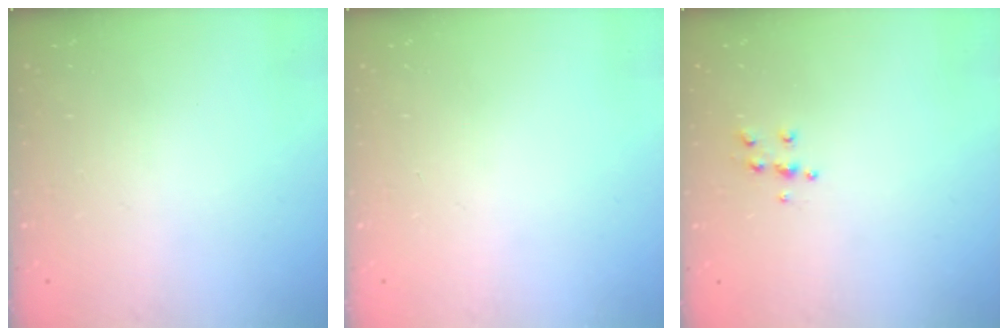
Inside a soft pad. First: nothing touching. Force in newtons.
{"total": 0.0}
{"total": 5.5, "press": 5.5, "slide": 0.5}